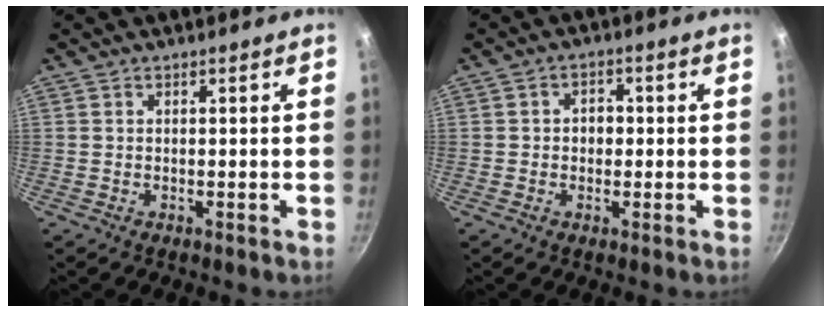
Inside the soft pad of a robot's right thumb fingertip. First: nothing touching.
{"total": 3.4, "force": [-0.1, 2.8, 1.9], "torque": [-0.008, 0.009, -0.005]}